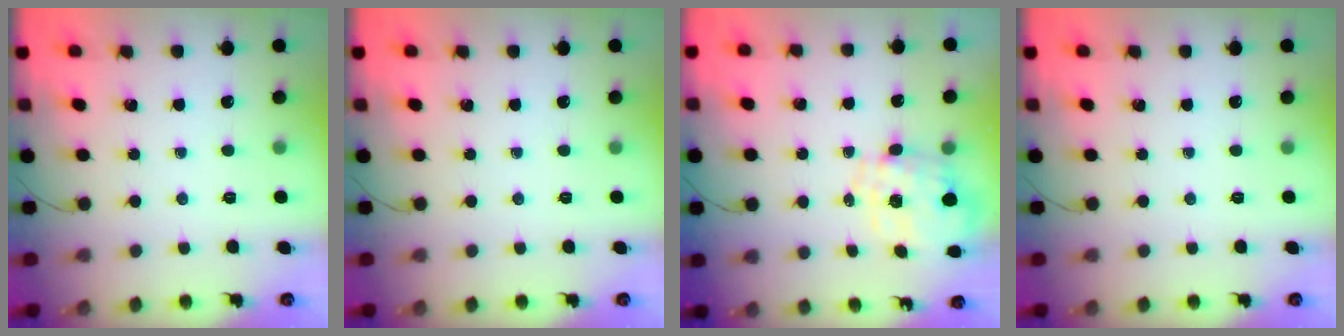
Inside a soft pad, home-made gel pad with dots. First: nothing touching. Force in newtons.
{"total": 0.0}
{"total": 2.1, "press": 1.8, "slide": 1.1}
{"total": 0.0}